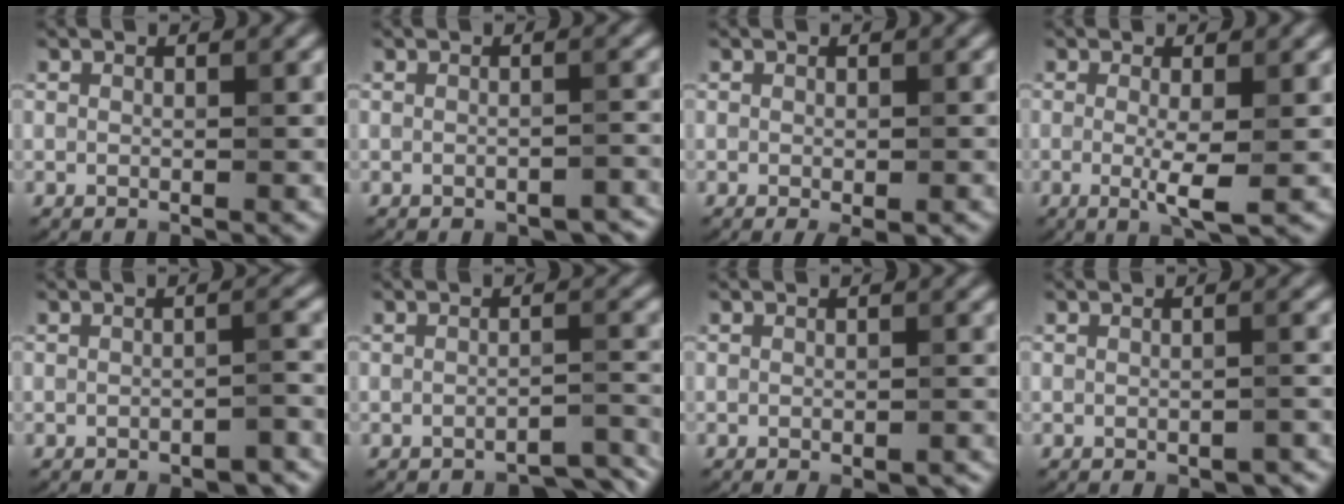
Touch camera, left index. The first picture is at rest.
{"total": 2.0, "force": [-1.5, 0.5, 1.2], "torque": [-0.017, -0.001, -0.023]}
{"total": 1.0, "force": [-0.5, 0.1, 0.8], "torque": [-0.016, -0.007, -0.003]}
{"total": 2.4, "force": [-0.3, 0.3, 2.4], "torque": [-0.054, -0.011, -0.003]}
{"total": 2.9, "force": [-2.0, 0.8, 2.0], "torque": [-0.028, 0.004, -0.032]}
{"total": 3.1, "force": [-2.9, 0.5, 1.1], "torque": [-0.011, 0.005, -0.040]}
{"total": 1.6, "force": [-1.1, 0.4, 1.1], "torque": [-0.017, -0.002, -0.013]}
{"total": 1.9, "force": [-1.0, 0.6, 1.5], "torque": [-0.020, 0.000, -0.016]}